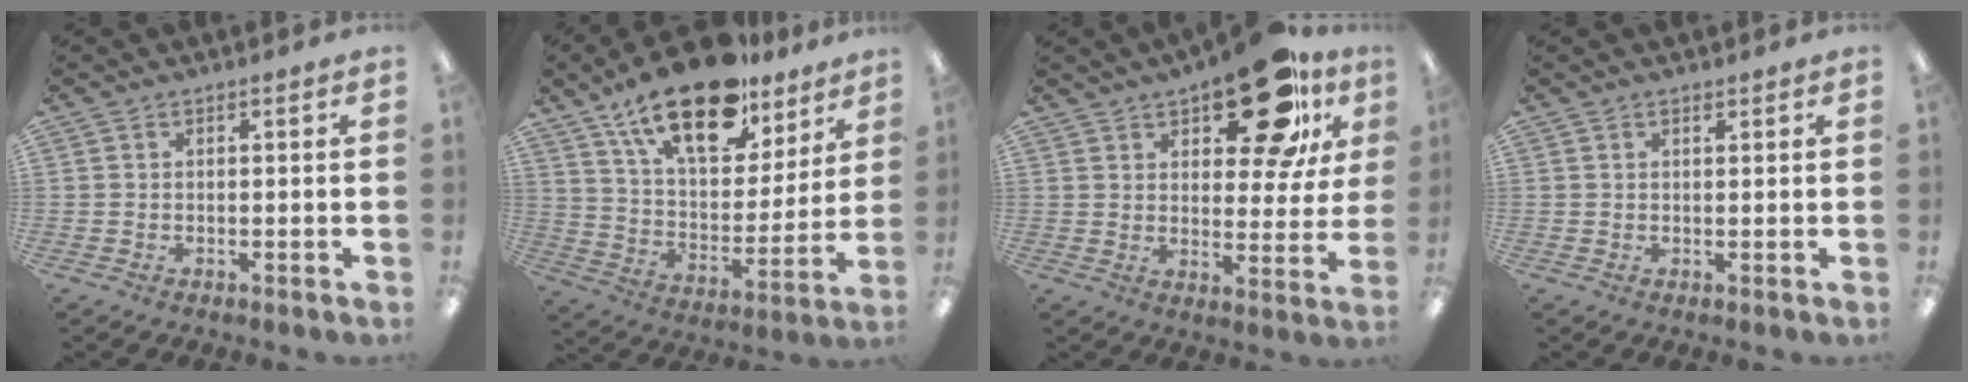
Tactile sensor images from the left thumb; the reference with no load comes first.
{"total": 22.3, "force": [15.4, 9.7, 12.8], "torque": [-0.213, -0.087, 0.268]}
{"total": 20.4, "force": [12.7, 8.8, 13.3], "torque": [-0.180, -0.065, 0.204]}
{"total": 0.7, "force": [0.6, 0.3, 0.2], "torque": [0.003, -0.003, 0.010]}